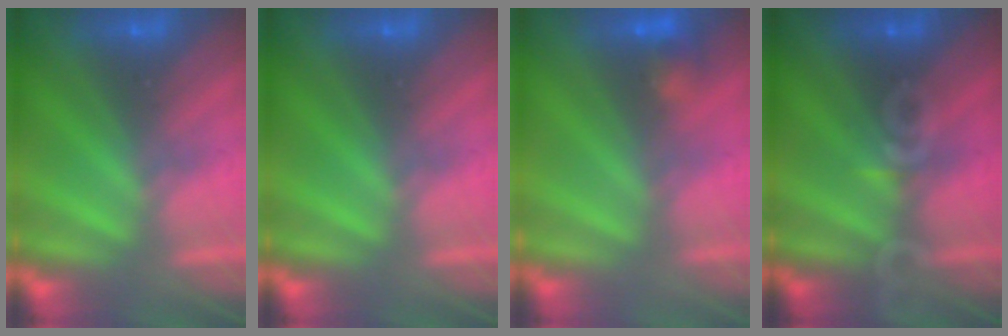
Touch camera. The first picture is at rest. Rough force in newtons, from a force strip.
{"total": 0.0}
{"total": 3.1}
{"total": 3.2}